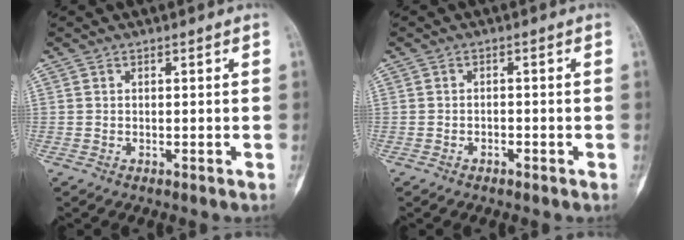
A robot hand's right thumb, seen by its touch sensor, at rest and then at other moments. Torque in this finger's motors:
{"motor_torque": [-0.22, 0.13, -0.04, 0.14, 0.00]}